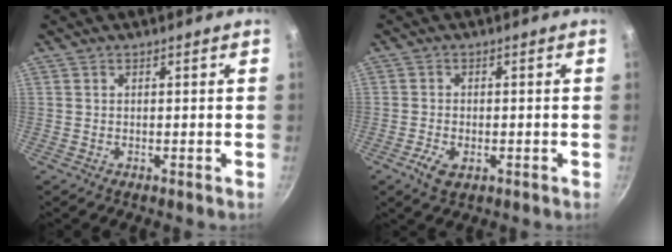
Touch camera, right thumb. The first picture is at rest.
{"total": 3.9, "force": [-1.7, 2.2, 2.7], "torque": [-0.053, 0.003, -0.028]}